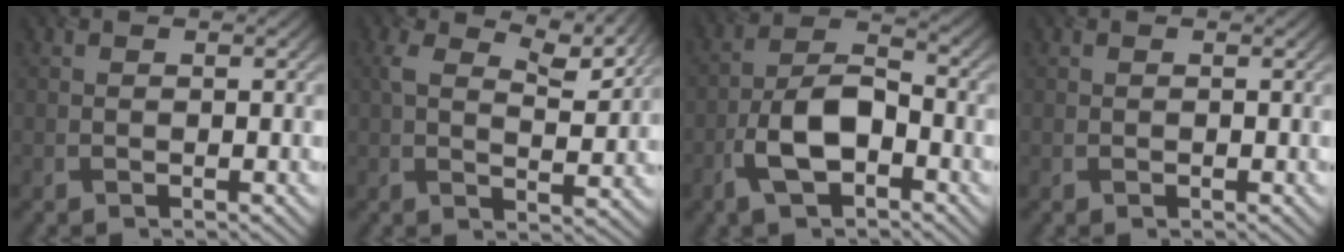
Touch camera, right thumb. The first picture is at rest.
{"total": 7.3, "force": [4.4, 2.9, 5.0], "torque": [-0.098, -0.003, 0.081]}
{"total": 8.4, "force": [-3.5, 4.2, 6.4], "torque": [-0.126, 0.003, -0.074]}
{"total": 0.0}